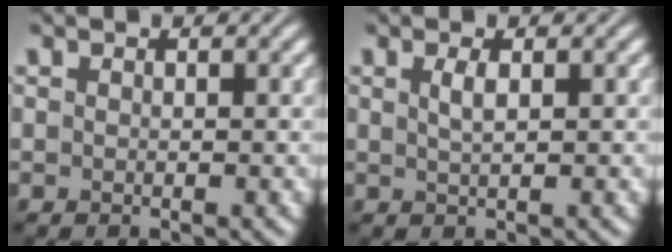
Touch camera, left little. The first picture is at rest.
{"total": 1.4, "force": [0.5, 0.4, 1.2], "torque": [-0.025, 0.003, 0.008]}